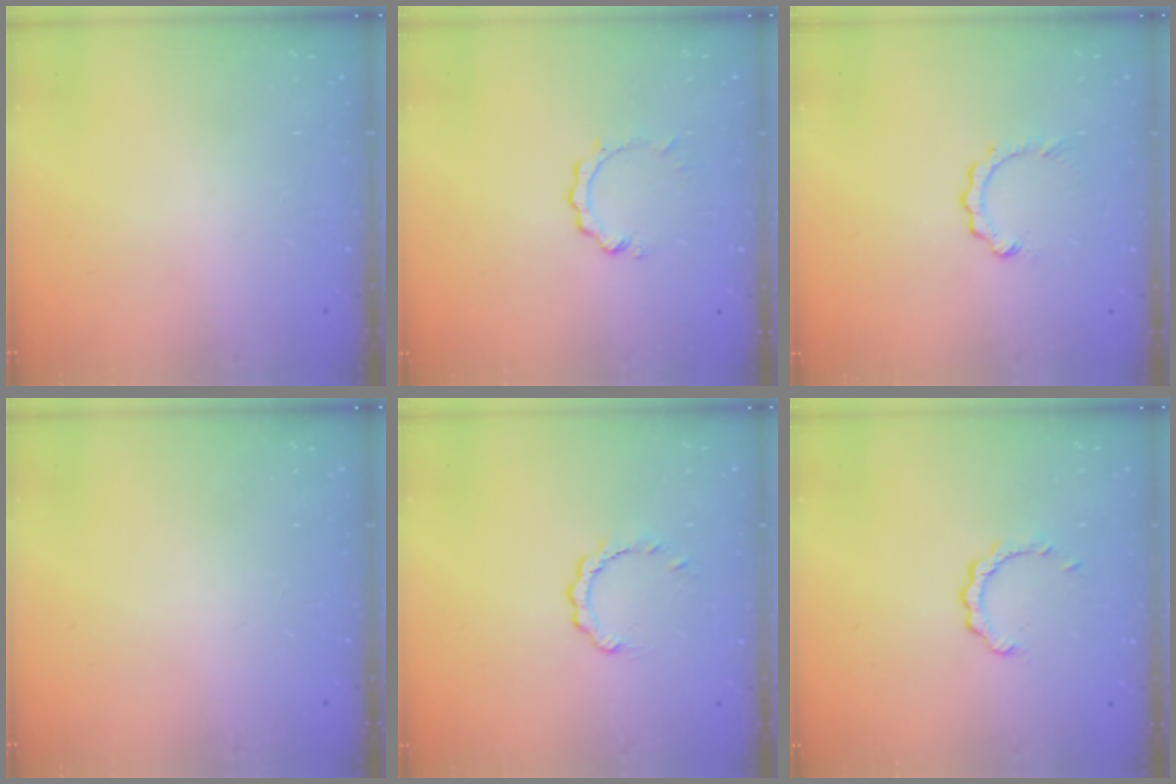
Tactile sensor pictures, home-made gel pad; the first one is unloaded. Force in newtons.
{"total": 2.0, "press": 2.0, "slide": 0.2}
{"total": 2.5, "press": 2.4, "slide": 0.4}
{"total": 0.0}
{"total": 2.5, "press": 2.5, "slide": 0.3}
{"total": 2.1, "press": 2.1, "slide": 0.2}